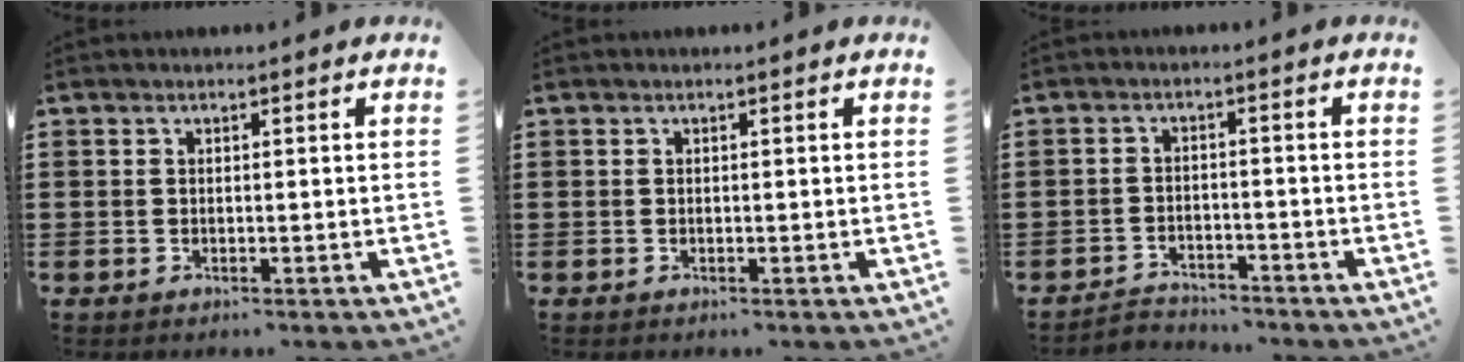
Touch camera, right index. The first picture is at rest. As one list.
[{"total": 0.0}, {"total": 2.8, "force": [-2.7, 0.7, -0.2], "torque": [-0.005, 0.002, -0.061]}]